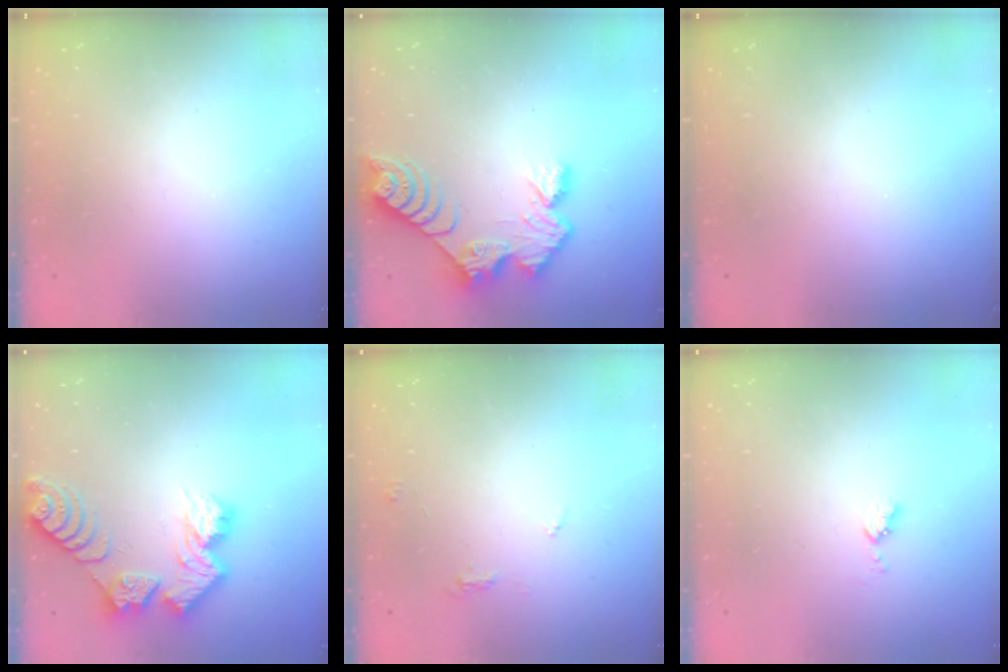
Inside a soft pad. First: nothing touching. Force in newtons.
{"total": 10.9, "press": 10.9, "slide": 0.8}
{"total": 0.0}
{"total": 12.7, "press": 12.6, "slide": 1.0}
{"total": 5.6, "press": 5.6, "slide": 0.4}
{"total": 3.9, "press": 3.9, "slide": 0.5}